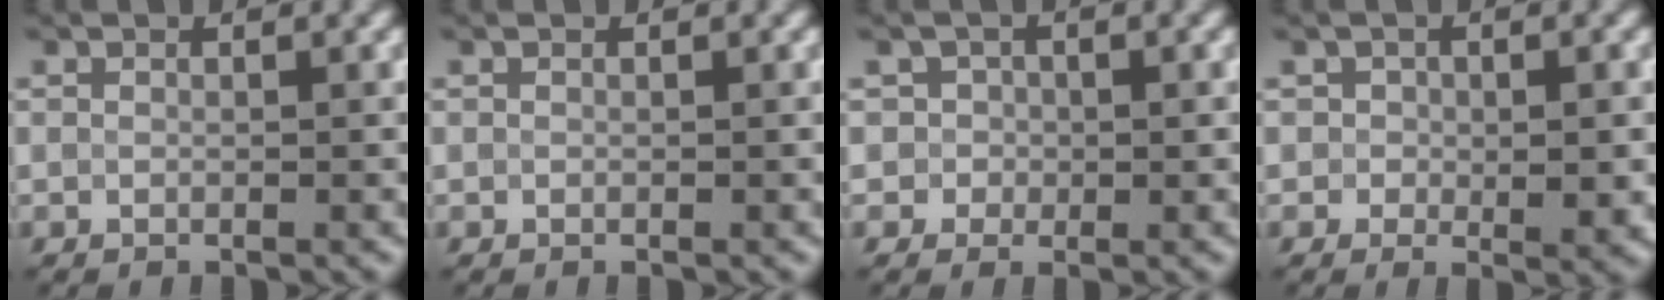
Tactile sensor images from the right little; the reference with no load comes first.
{"total": 0.0}
{"total": 1.1, "force": [0.0, 1.1, -0.1], "torque": [0.021, 0.004, 0.009]}
{"total": 2.2, "force": [-0.4, 1.4, 1.6], "torque": [-0.018, -0.001, -0.001]}